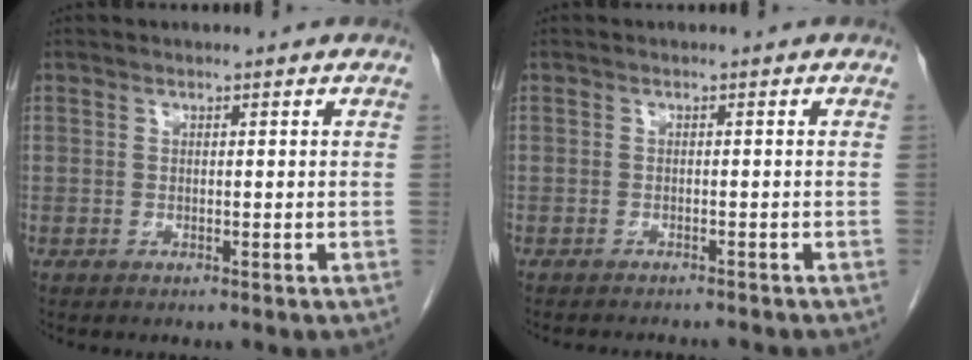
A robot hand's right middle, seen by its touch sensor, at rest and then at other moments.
{"total": 5.8, "force": [-5.4, 0.8, 1.9], "torque": [-0.017, -0.007, -0.064]}